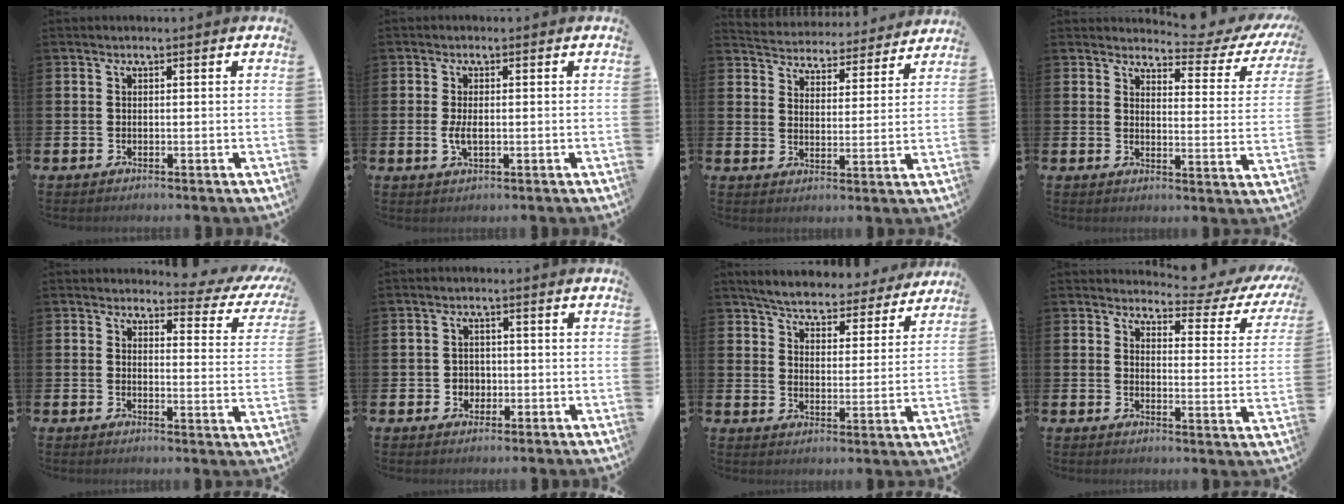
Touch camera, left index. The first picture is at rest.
{"total": 2.5, "force": [-0.1, 1.1, 2.3], "torque": [-0.044, 0.002, -0.003]}
{"total": 4.8, "force": [4.7, 0.9, -0.3], "torque": [-0.014, -0.045, 0.079]}
{"total": 3.6, "force": [3.2, 1.3, 1.1], "torque": [-0.022, -0.028, 0.046]}
{"total": 2.8, "force": [2.3, 1.4, 0.8], "torque": [-0.014, -0.022, 0.032]}
{"total": 2.1, "force": [-0.4, 2.0, 0.4], "torque": [-0.007, 0.004, -0.013]}
{"total": 5.7, "force": [5.6, 0.8, 0.8], "torque": [-0.033, -0.040, 0.094]}
{"total": 3.4, "force": [2.9, 1.5, 1.1], "torque": [-0.022, -0.029, 0.040]}